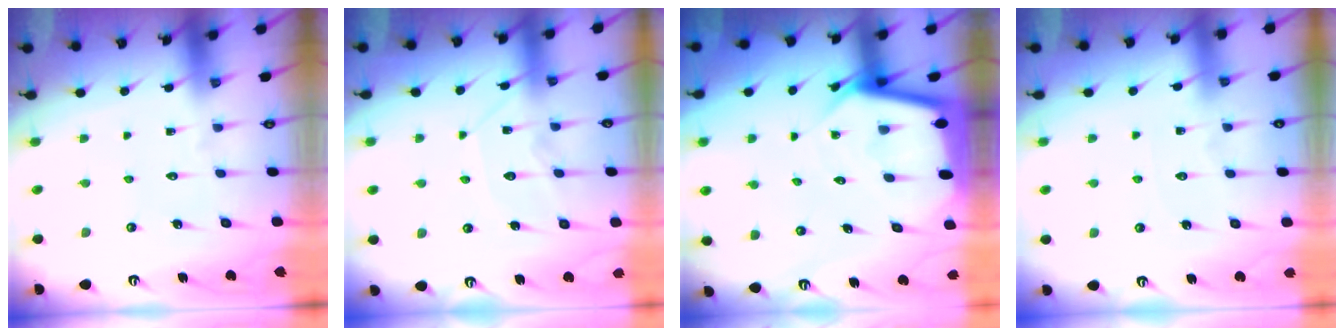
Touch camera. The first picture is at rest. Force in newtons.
{"total": 10.5, "press": 10.5, "slide": 0.9}
{"total": 6.4, "press": 6.3, "slide": 0.7}
{"total": 2.9, "press": 2.9, "slide": 0.5}